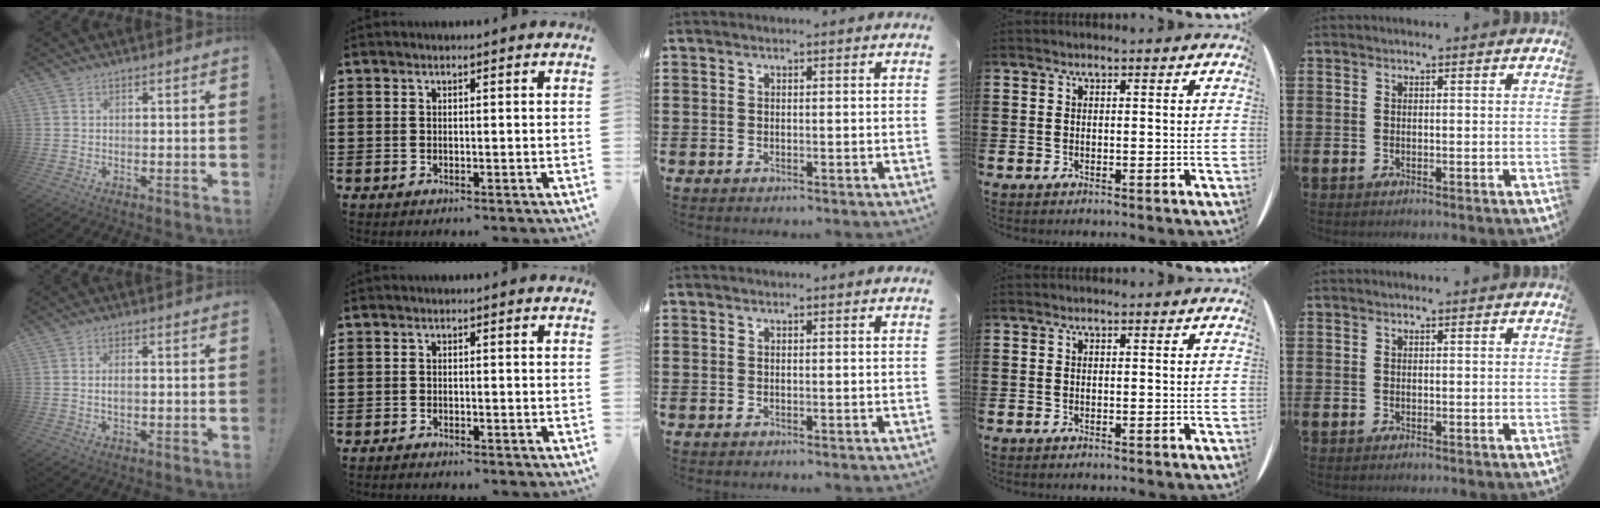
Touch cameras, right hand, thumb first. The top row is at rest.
{"thumb": {"total": 2.2, "force": [-0.1, 1.2, 1.8], "torque": [-0.034, 0.007, -0.003]}, "index": {"total": 0.9, "force": [-0.9, 0.0, -0.1], "torque": [-0.001, 0.001, -0.018]}}